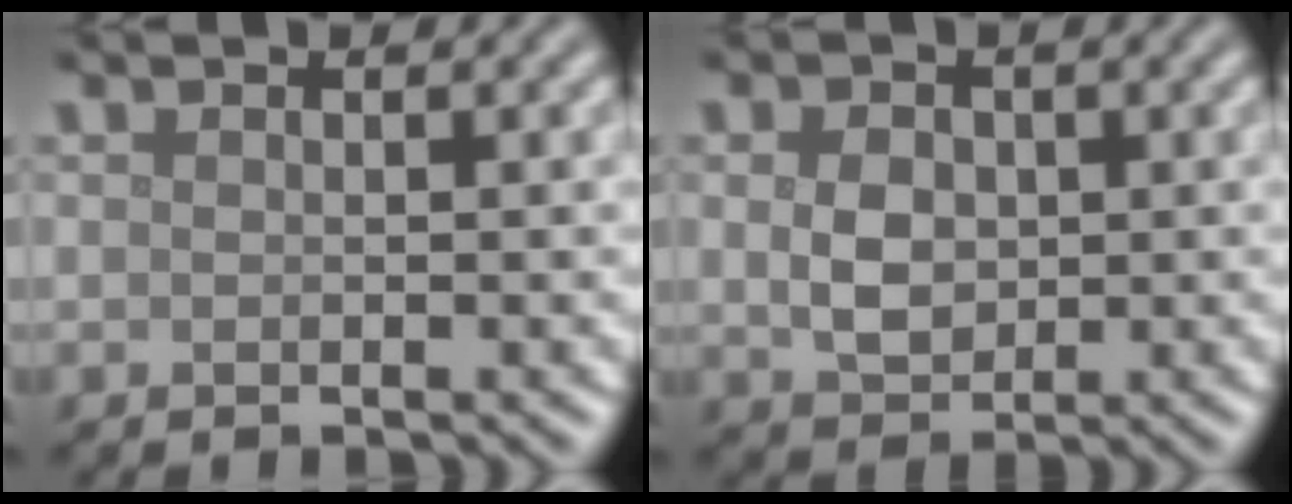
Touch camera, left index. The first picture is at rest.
{"total": 3.1, "force": [0.2, 2.3, 2.0], "torque": [-0.042, -0.001, 0.003]}